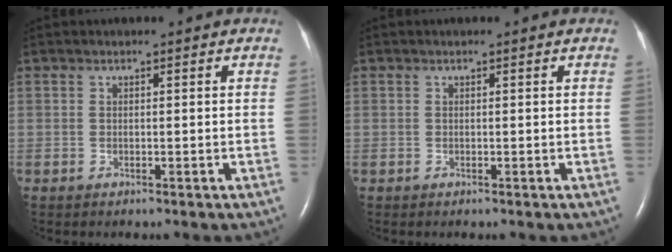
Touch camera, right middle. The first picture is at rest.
{"total": 0.0}